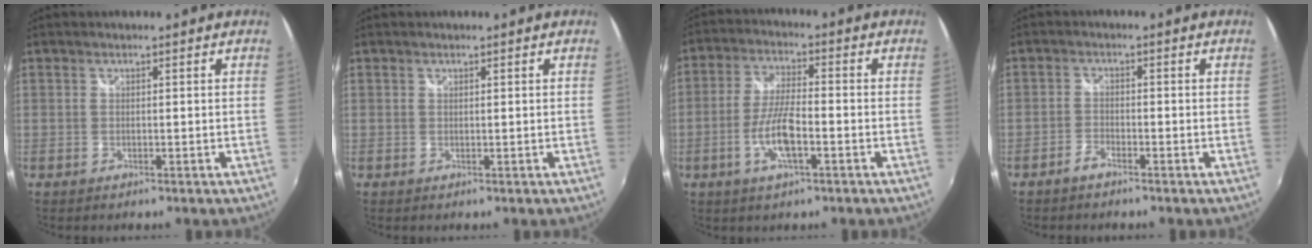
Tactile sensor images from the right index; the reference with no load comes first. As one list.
[{"total": 0.0}, {"total": 8.0, "force": [-3.0, 1.9, 7.2], "torque": [-0.148, -0.002, -0.057]}, {"total": 2.1, "force": [-1.8, 0.6, 0.8], "torque": [-0.026, 0.004, -0.037]}]